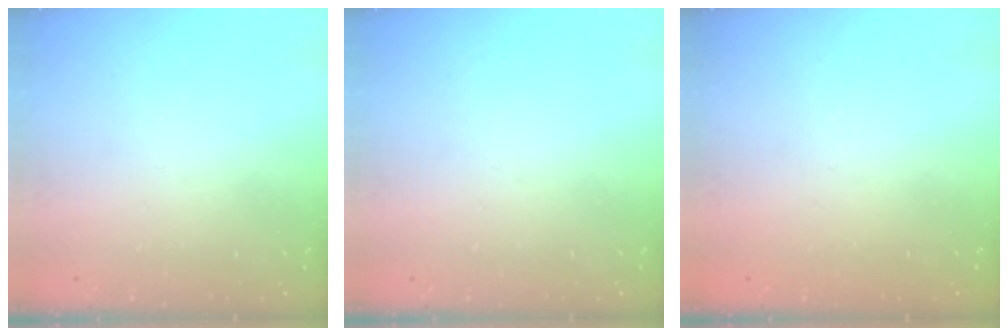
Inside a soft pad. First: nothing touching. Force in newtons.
{"total": 0.0}
{"total": 0.9, "press": 0.9, "slide": 0.3}